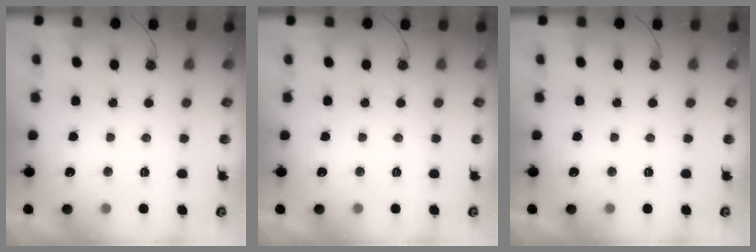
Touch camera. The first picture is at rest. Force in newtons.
{"total": 0.0}
{"total": 0.0}